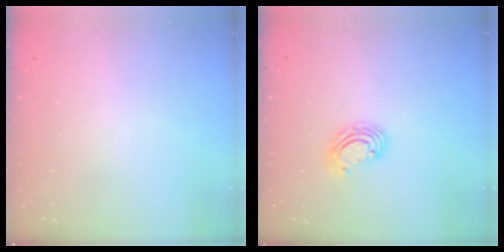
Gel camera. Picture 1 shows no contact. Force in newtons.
{"total": 6.3, "press": 6.3, "slide": 0.8}